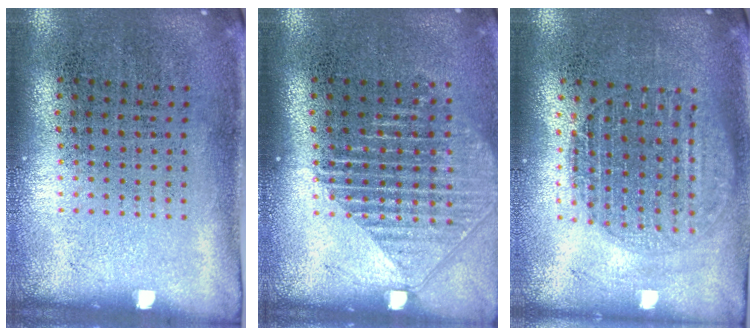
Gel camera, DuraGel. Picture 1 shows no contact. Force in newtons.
{"total": 1.5, "press": 1.4, "slide": 0.6}
{"total": 1.6, "press": 1.5, "slide": 0.7}